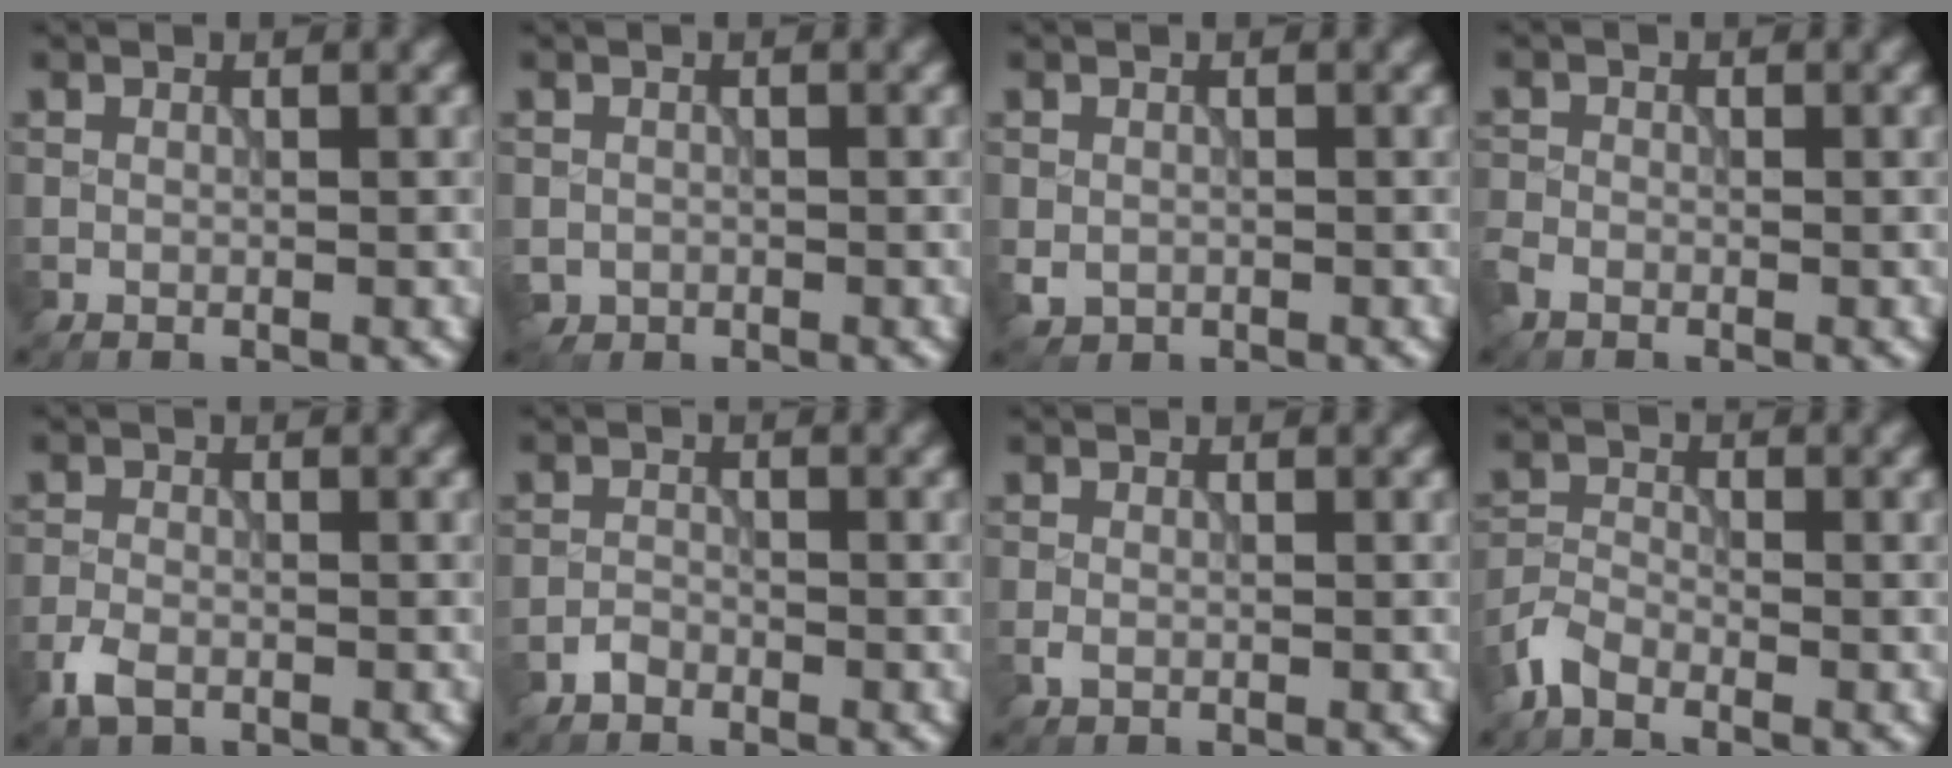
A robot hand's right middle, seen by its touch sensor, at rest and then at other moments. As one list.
[{"total": 1.4, "force": [-0.5, 1.2, 0.1], "torque": [0.004, -0.007, -0.014]}, {"total": 1.4, "force": [-0.3, 1.2, 0.5], "torque": [-0.009, -0.006, -0.006]}, {"total": 1.7, "force": [-1.2, 1.0, 0.7], "torque": [-0.018, -0.004, -0.034]}, {"total": 2.3, "force": [-1.4, 1.2, 1.4], "torque": [-0.032, -0.003, -0.034]}, {"total": 1.2, "force": [-1.0, 0.5, 0.3], "torque": [-0.003, 0.003, -0.022]}, {"total": 0.7, "force": [-0.3, 0.5, 0.5], "torque": [-0.014, -0.001, -0.006]}, {"total": 2.6, "force": [-2.0, 0.9, 1.3], "torque": [-0.028, 0.000, -0.053]}]